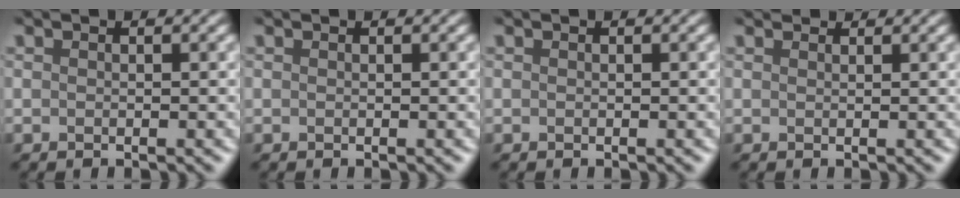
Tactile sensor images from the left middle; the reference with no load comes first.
{"total": 0.0}
{"total": 0.0}
{"total": 2.0, "force": [1.8, 0.5, 0.6], "torque": [-0.001, 0.015, 0.010]}